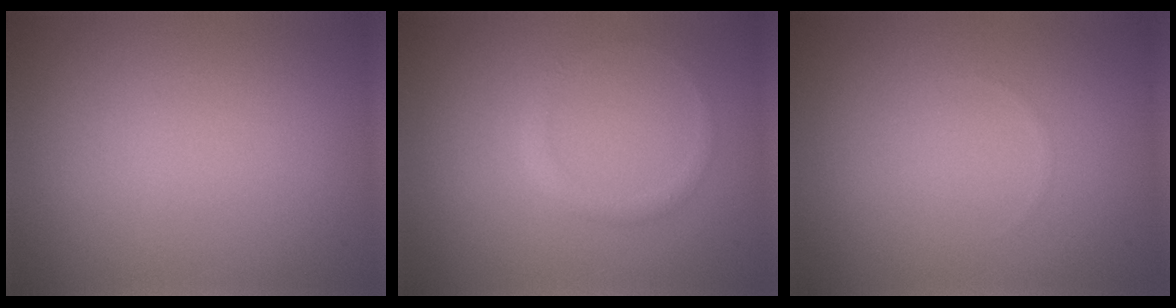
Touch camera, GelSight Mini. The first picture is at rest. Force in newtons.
{"total": 1.0, "press": 1.0, "slide": 0.1}
{"total": 0.0}